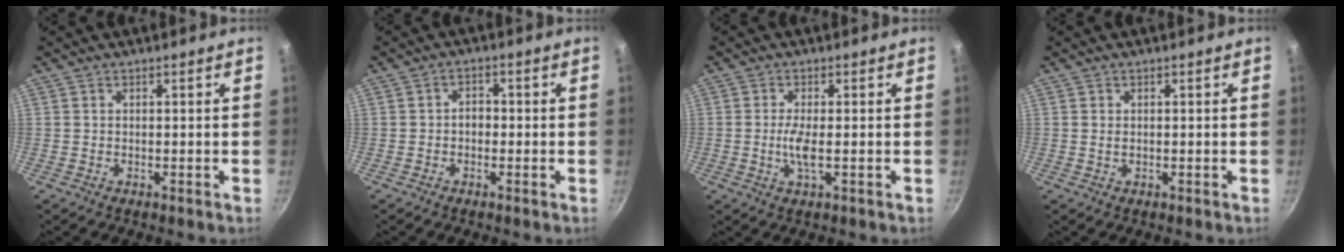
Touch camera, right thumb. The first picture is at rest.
{"total": 2.4, "force": [-0.5, 1.9, 1.5], "torque": [-0.009, 0.011, -0.011]}
{"total": 3.7, "force": [-0.4, 0.9, 3.6], "torque": [-0.084, -0.001, -0.011]}
{"total": 1.0, "force": [0.1, 0.7, 0.7], "torque": [-0.012, 0.002, 0.002]}